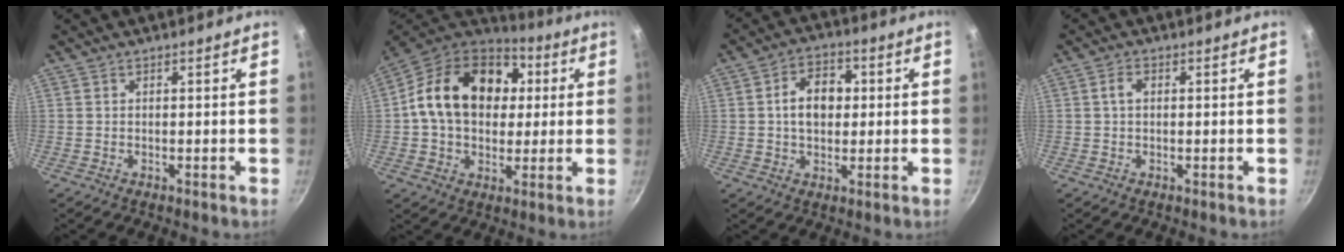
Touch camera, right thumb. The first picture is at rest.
{"total": 21.6, "force": [3.8, 16.0, 14.1], "torque": [-0.219, 0.022, 0.052]}
{"total": 8.8, "force": [0.9, 6.3, 6.1], "torque": [-0.067, 0.015, 0.006]}
{"total": 2.2, "force": [0.3, 1.5, 1.6], "torque": [-0.027, 0.006, 0.003]}